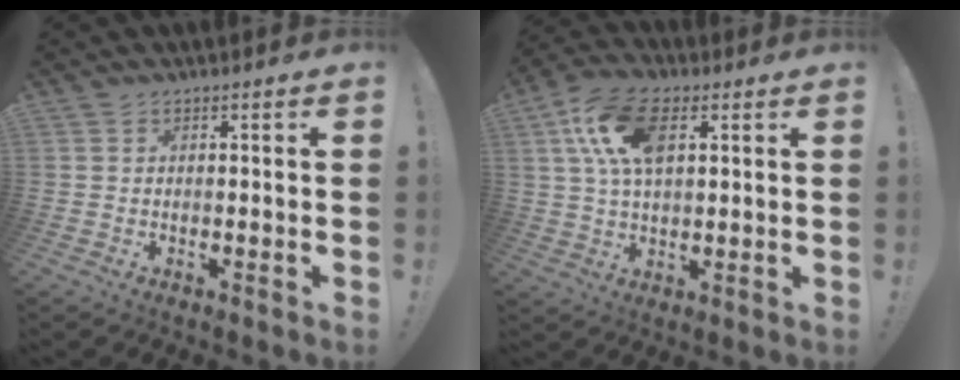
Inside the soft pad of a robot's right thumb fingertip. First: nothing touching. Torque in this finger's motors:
{"motor_torque": [1.12, 2.81, 1.03, -0.48, 0.48]}